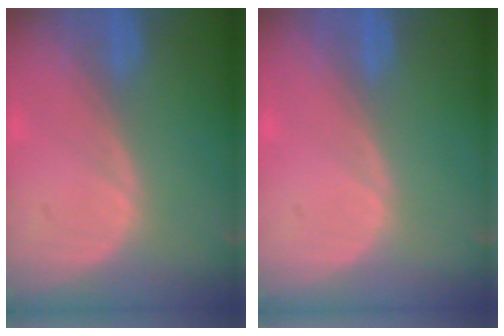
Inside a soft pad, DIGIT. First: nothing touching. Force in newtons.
{"total": 0.0}